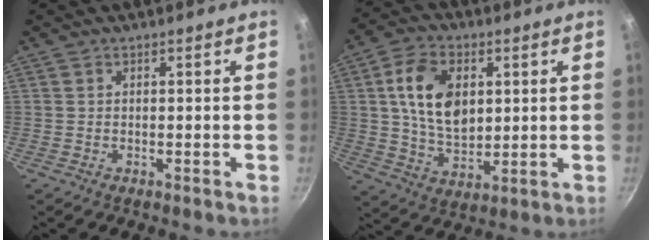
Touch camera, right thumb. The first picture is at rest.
{"total": 13.3, "force": [2.9, 8.7, 9.7], "torque": [-0.151, -0.009, 0.055]}